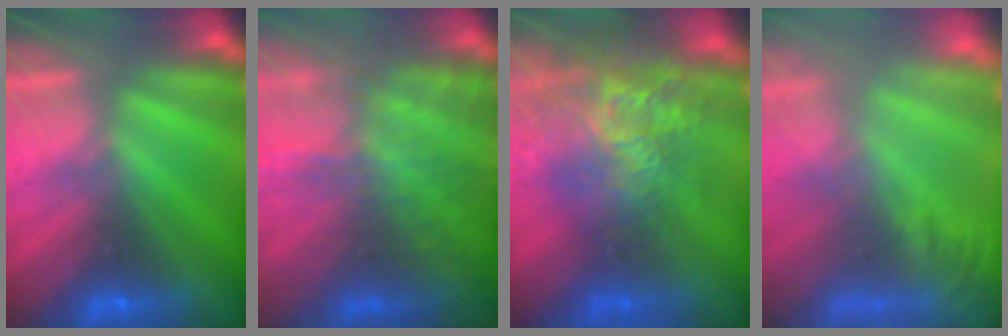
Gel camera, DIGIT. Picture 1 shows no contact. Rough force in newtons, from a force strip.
{"total": 7.2}
{"total": 11.8}
{"total": 5.7}